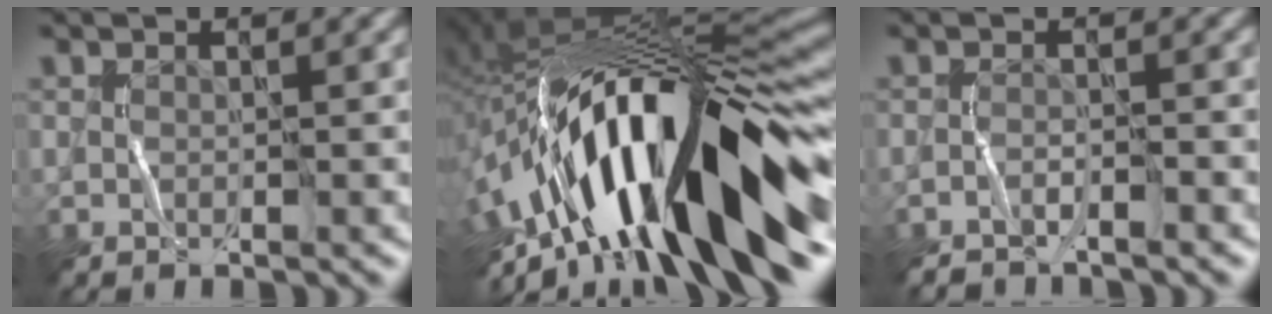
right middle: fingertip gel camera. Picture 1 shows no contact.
{"total": 16.2, "force": [-5.2, 5.4, 14.3], "torque": [-0.243, 0.028, -0.095]}
{"total": 1.6, "force": [-1.6, 0.1, 0.5], "torque": [-0.010, -0.001, -0.032]}